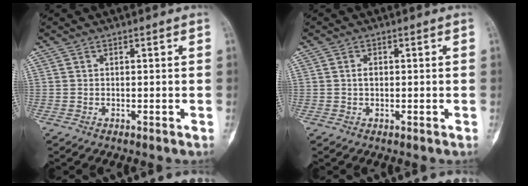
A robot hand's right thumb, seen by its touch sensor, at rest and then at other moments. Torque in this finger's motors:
{"motor_torque": [0.24, 0.18, 0.19, -0.45, 0.10]}